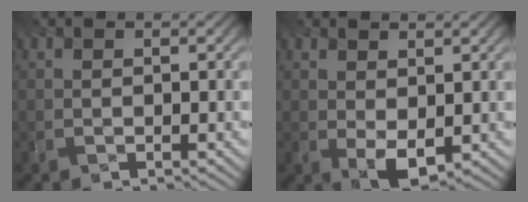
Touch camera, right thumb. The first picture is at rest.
{"total": 3.6, "force": [0.2, 1.9, 3.0], "torque": [-0.061, 0.000, 0.009]}